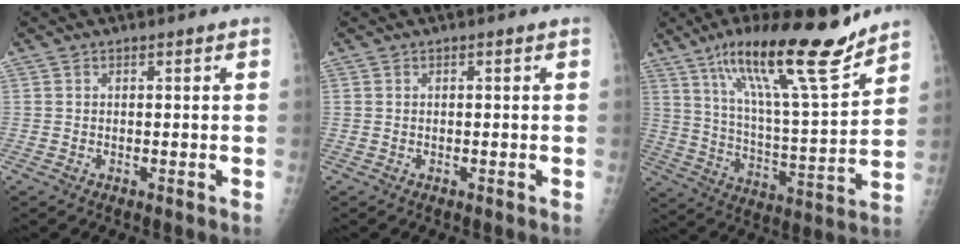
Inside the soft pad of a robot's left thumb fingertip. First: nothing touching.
{"total": 0.0}
{"total": 21.1, "force": [14.9, 3.3, 14.6], "torque": [-0.219, -0.072, 0.251]}